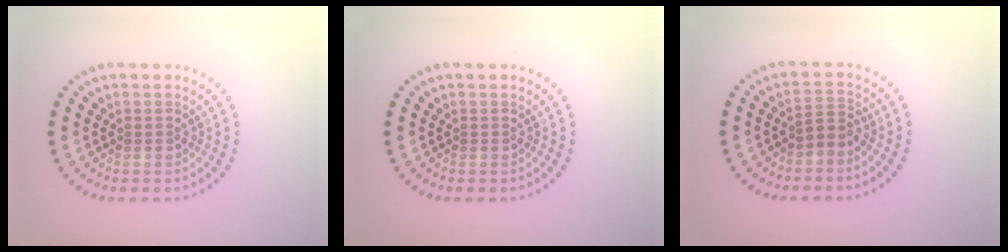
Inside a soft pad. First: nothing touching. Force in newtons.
{"total": 0.0}
{"total": 1.8, "press": 1.2, "slide": 1.2}